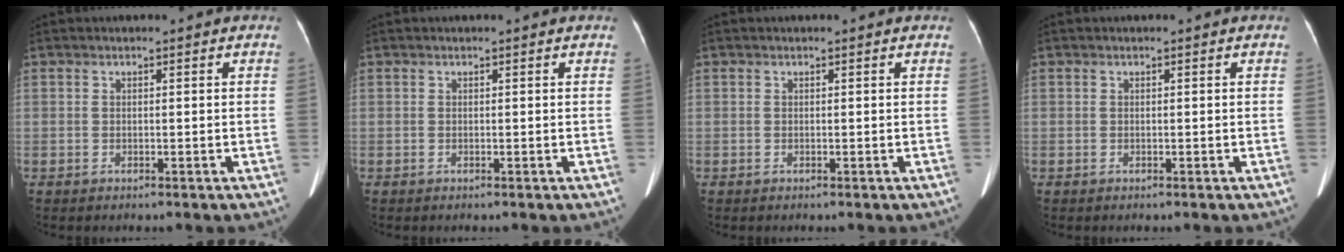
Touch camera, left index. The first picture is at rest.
{"total": 0.0}
{"total": 0.0}
{"total": 0.0}